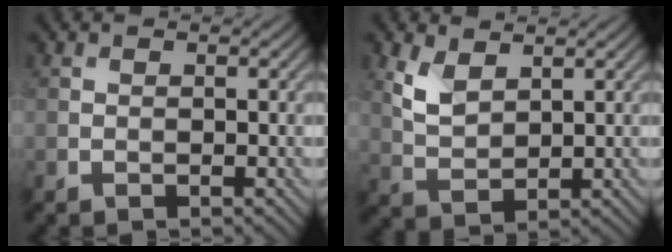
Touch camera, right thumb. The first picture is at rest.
{"total": 4.4, "force": [2.4, 2.4, 2.8], "torque": [-0.075, -0.004, 0.053]}